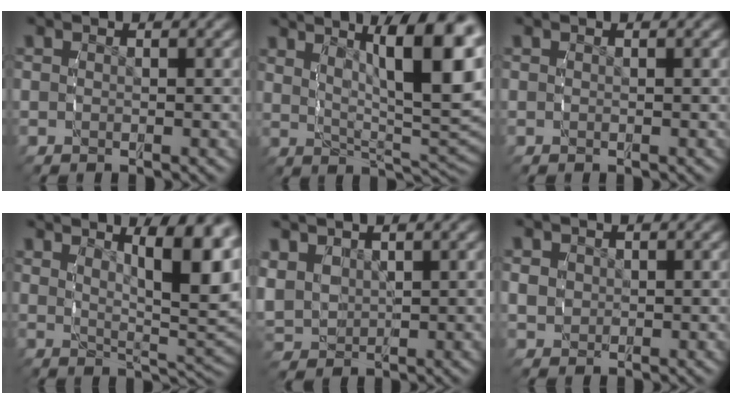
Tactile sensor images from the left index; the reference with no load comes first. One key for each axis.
{"total": 11.6, "fx": 3.7, "fy": 3.8, "fz": 10.3, "tx": -0.134, "ty": -0.006, "tz": 0.067}
{"total": 0.0}
{"total": 9.2, "fx": 3.3, "fy": 2.4, "fz": 8.3, "tx": -0.091, "ty": -0.006, "tz": 0.062}
{"total": 4.4, "fx": 1.2, "fy": 3.7, "fz": 2.1, "tx": -0.067, "ty": -0.024, "tz": 0.042}
{"total": 1.6, "fx": 0.1, "fy": 1.4, "fz": 0.7, "tx": -0.018, "ty": -0.009, "tz": 0.013}